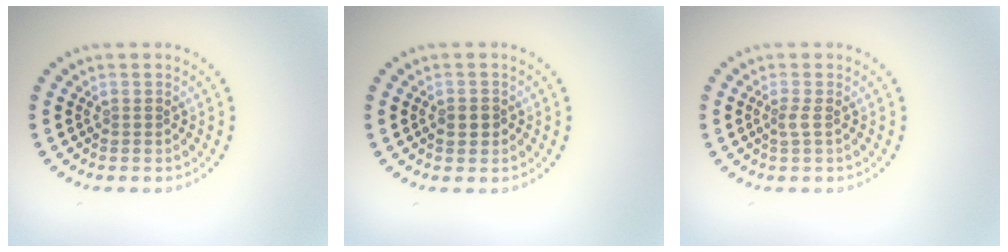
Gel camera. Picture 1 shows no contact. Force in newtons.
{"total": 1.6, "press": 1.6, "slide": 0.3}
{"total": 1.0, "press": 0.5, "slide": 0.8}